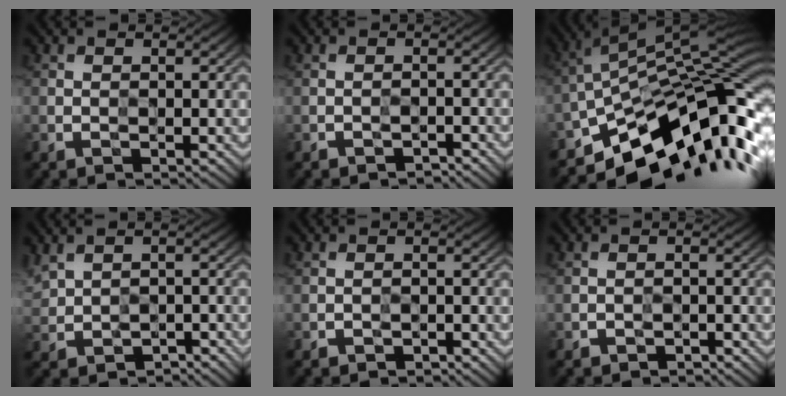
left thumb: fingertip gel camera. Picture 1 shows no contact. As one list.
[{"total": 1.6, "force": [-1.5, 0.6, 0.4], "torque": [-0.001, 0.003, -0.023]}, {"total": 14.9, "force": [-8.0, 5.9, 11.1], "torque": [-0.172, 0.012, -0.150]}, {"total": 4.8, "force": [-0.6, 3.7, 2.9], "torque": [-0.064, -0.020, -0.001]}, {"total": 1.3, "force": [-1.1, 0.6, 0.2], "torque": [0.003, 0.002, -0.020]}, {"total": 1.6, "force": [-1.4, 0.6, 0.3], "torque": [0.001, 0.003, -0.023]}]